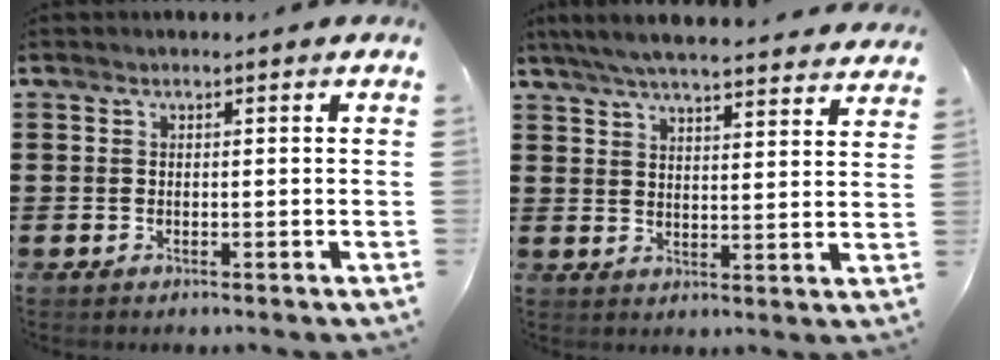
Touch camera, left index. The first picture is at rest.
{"total": 5.9, "force": [5.5, -0.1, 2.1], "torque": [-0.060, -0.027, 0.097]}